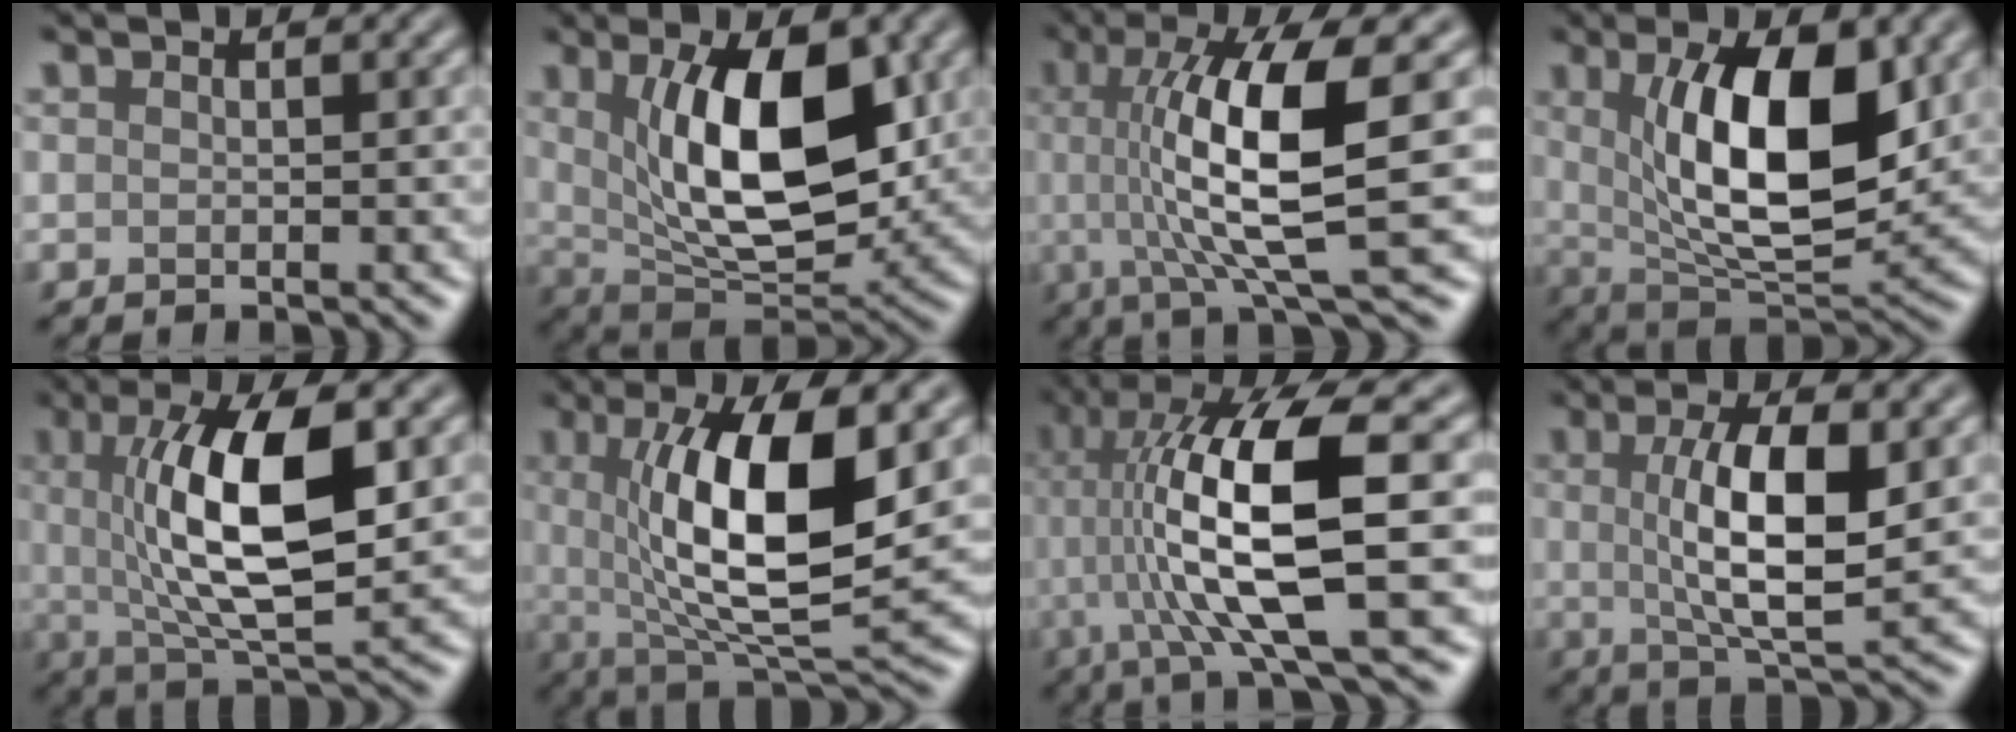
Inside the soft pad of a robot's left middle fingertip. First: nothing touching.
{"total": 10.4, "force": [2.2, 4.6, 9.1], "torque": [-0.145, -0.009, 0.041]}
{"total": 10.6, "force": [0.7, 2.5, 10.3], "torque": [-0.160, 0.000, 0.016]}
{"total": 10.6, "force": [2.3, 4.2, 9.5], "torque": [-0.153, -0.011, 0.042]}
{"total": 10.4, "force": [1.5, 3.4, 9.7], "torque": [-0.158, 0.001, 0.026]}
{"total": 11.8, "force": [1.7, 3.8, 11.0], "torque": [-0.177, -0.005, 0.032]}
{"total": 12.8, "force": [0.4, 2.9, 12.5], "torque": [-0.220, 0.008, 0.012]}
{"total": 7.8, "force": [0.8, 2.3, 7.4], "torque": [-0.129, -0.005, 0.016]}